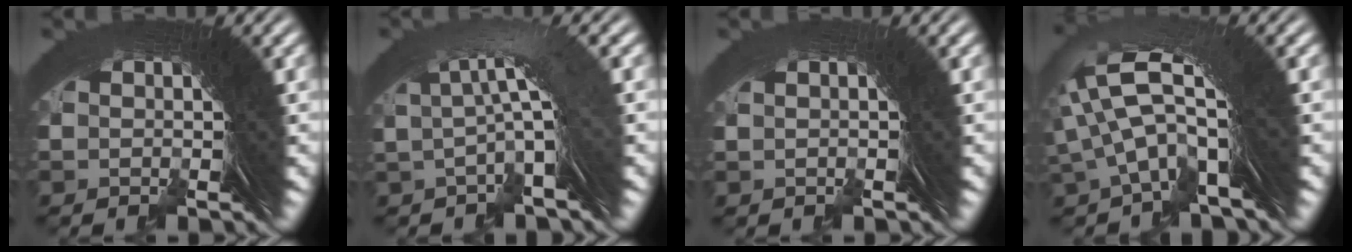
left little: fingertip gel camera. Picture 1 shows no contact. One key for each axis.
{"total": 2.8, "fx": -0.2, "fy": -0.3, "fz": 2.7, "tx": -0.029, "ty": 0.019, "tz": -0.003}
{"total": 0.9, "fx": 0.3, "fy": -0.8, "fz": -0.3, "tx": 0.007, "ty": 0.010, "tz": 0.005}
{"total": 4.9, "fx": 0.6, "fy": 1.9, "fz": 4.5, "tx": -0.105, "ty": 0.002, "tz": 0.009}